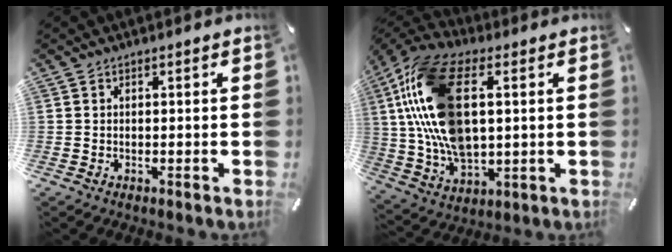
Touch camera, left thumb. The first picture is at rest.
{"total": 20.1, "force": [4.0, 11.6, 16.0], "torque": [-0.360, 0.003, 0.070]}